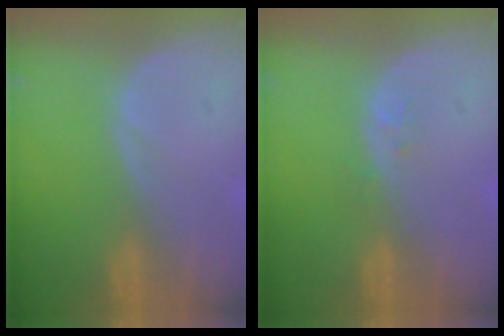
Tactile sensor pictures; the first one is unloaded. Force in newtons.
{"total": 0.9, "press": 0.9, "slide": 0.2}